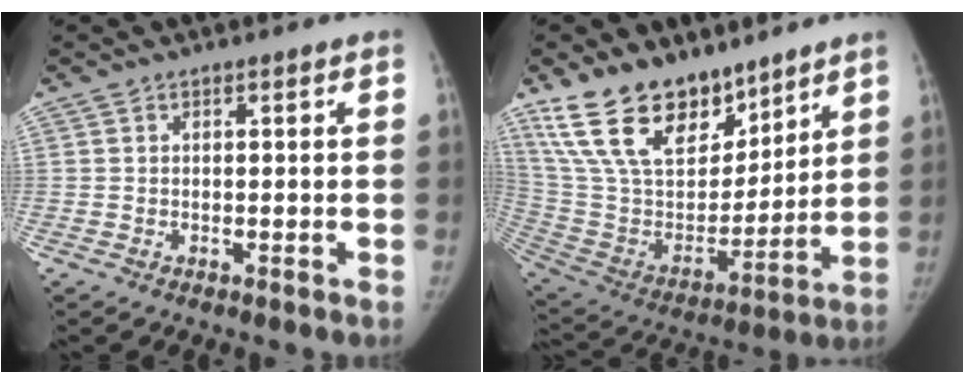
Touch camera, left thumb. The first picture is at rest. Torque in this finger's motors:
{"motor_torque": [2.57, 0.82, 1.16, -1.61, 0.53]}